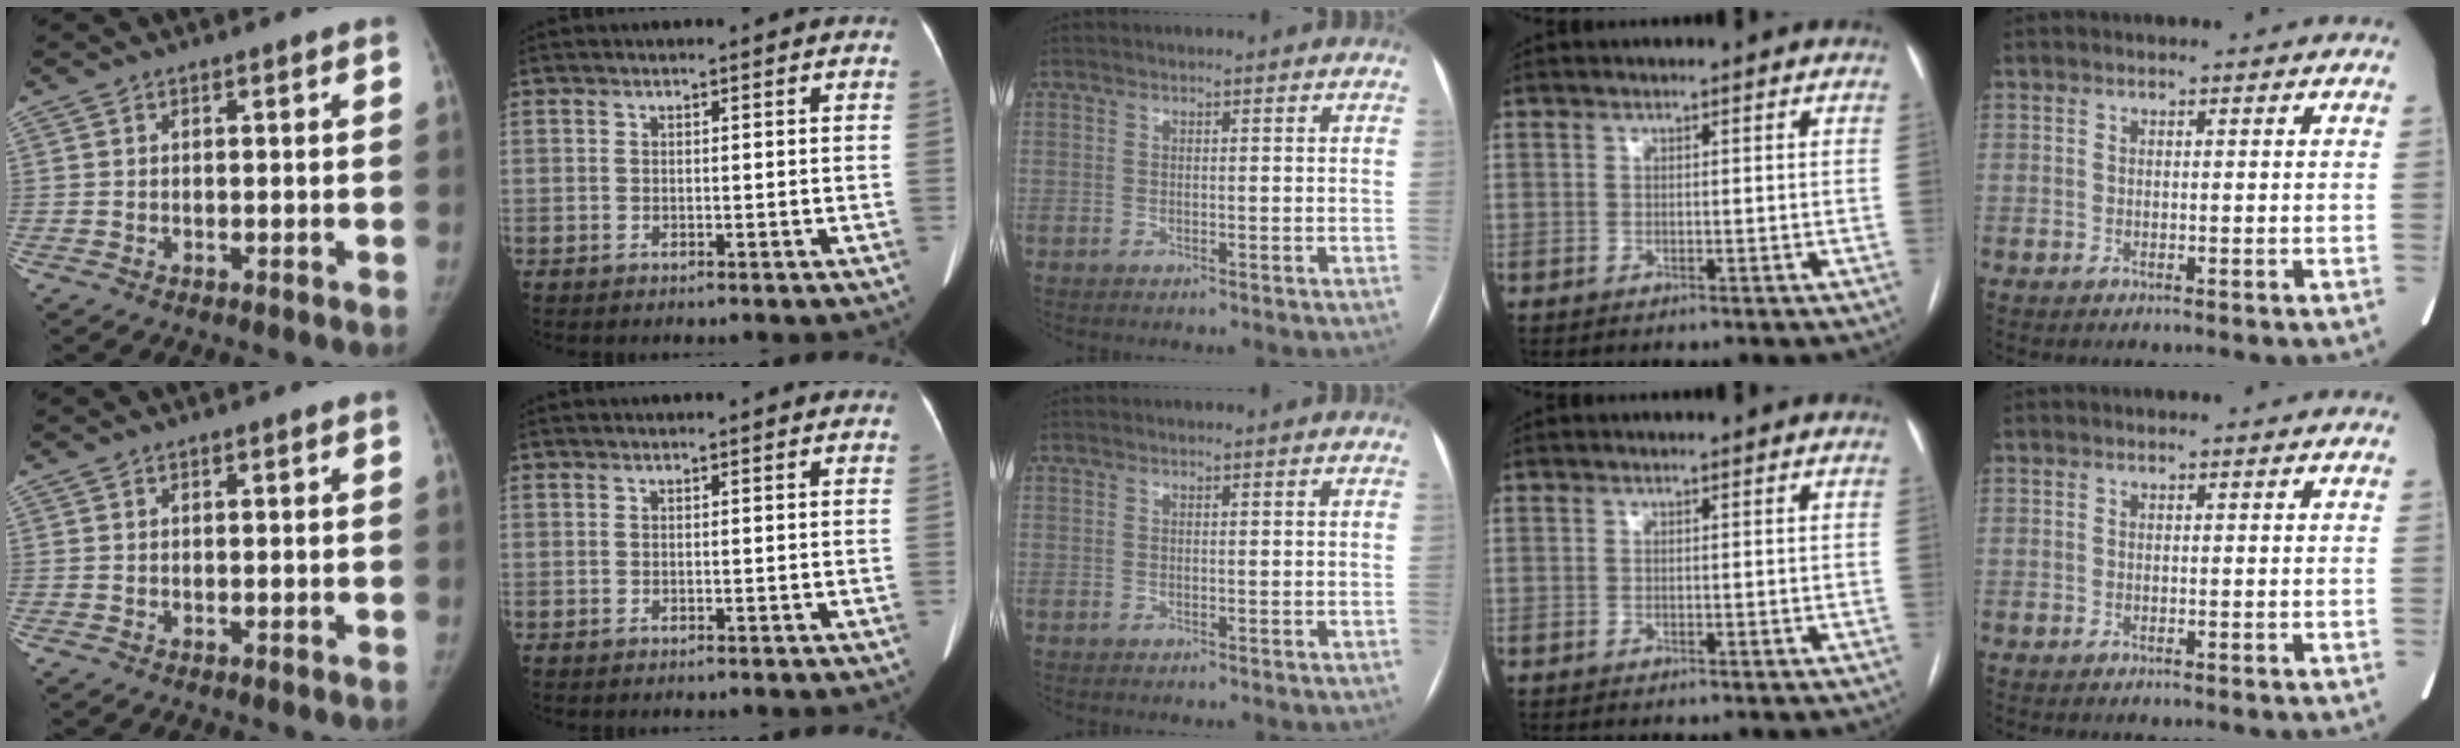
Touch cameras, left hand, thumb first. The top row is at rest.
{}